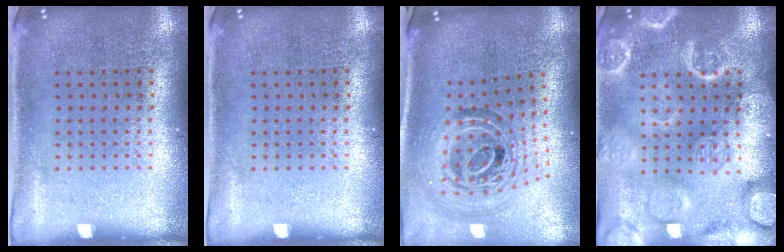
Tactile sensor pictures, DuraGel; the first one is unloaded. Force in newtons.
{"total": 0.0}
{"total": 1.9, "press": 1.5, "slide": 1.0}
{"total": 6.3, "press": 6.2, "slide": 0.8}